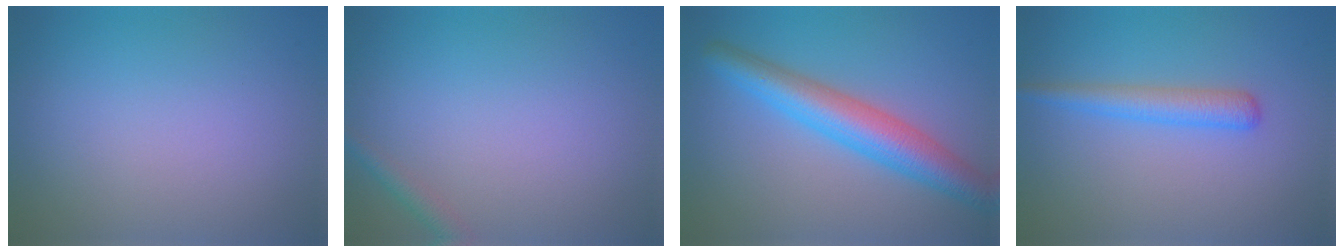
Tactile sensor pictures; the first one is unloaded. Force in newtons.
{"total": 1.3, "press": 1.3, "slide": 0.1}
{"total": 6.0, "press": 6.0, "slide": 0.1}
{"total": 2.5, "press": 2.5, "slide": 0.1}